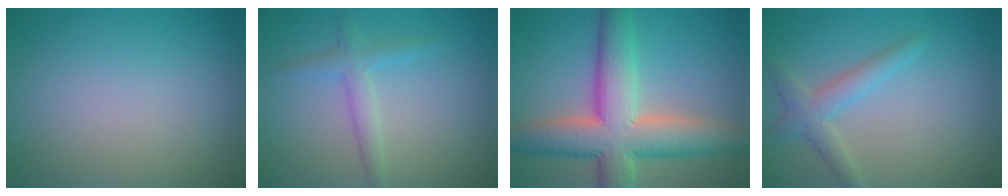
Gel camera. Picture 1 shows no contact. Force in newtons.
{"total": 2.3, "press": 2.3, "slide": 0.1}
{"total": 9.8, "press": 9.8, "slide": 0.8}
{"total": 2.7, "press": 2.7, "slide": 0.1}